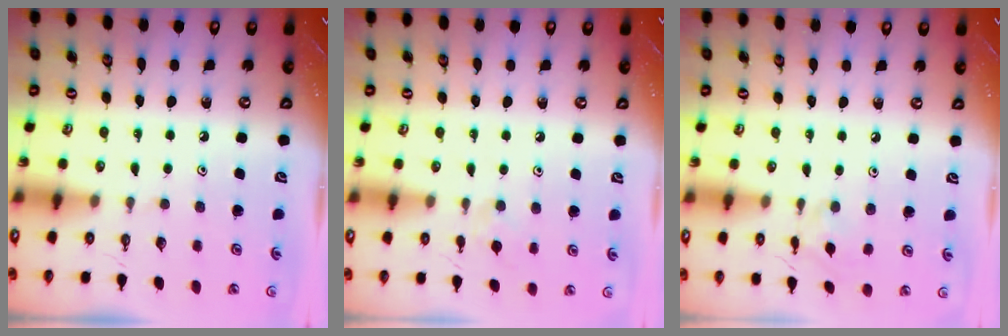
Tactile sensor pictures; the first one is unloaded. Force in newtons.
{"total": 3.9, "press": 3.9, "slide": 0.7}
{"total": 1.6, "press": 1.6, "slide": 0.2}